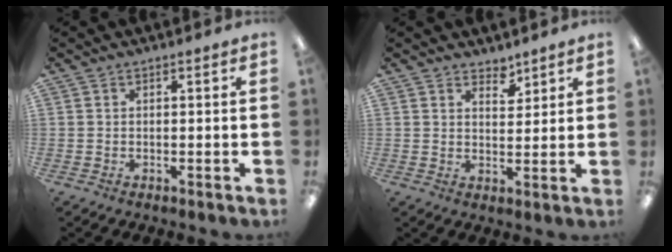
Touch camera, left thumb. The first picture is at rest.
{"total": 4.0, "force": [3.5, 1.8, 0.7], "torque": [0.001, -0.025, 0.061]}